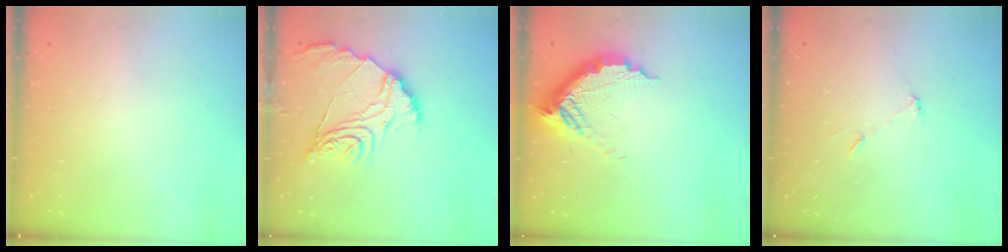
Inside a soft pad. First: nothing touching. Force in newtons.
{"total": 15.7, "press": 15.6, "slide": 1.1}
{"total": 13.5, "press": 13.4, "slide": 1.2}
{"total": 4.9, "press": 4.9, "slide": 0.3}